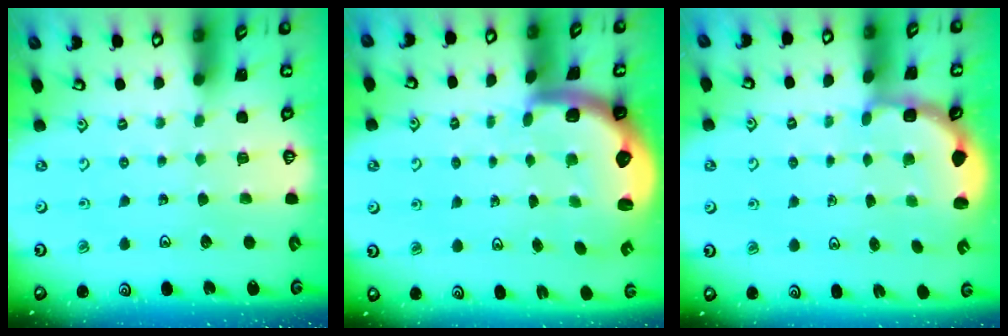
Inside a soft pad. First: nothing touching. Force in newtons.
{"total": 2.8, "press": 2.4, "slide": 1.4}
{"total": 2.7, "press": 2.3, "slide": 1.4}